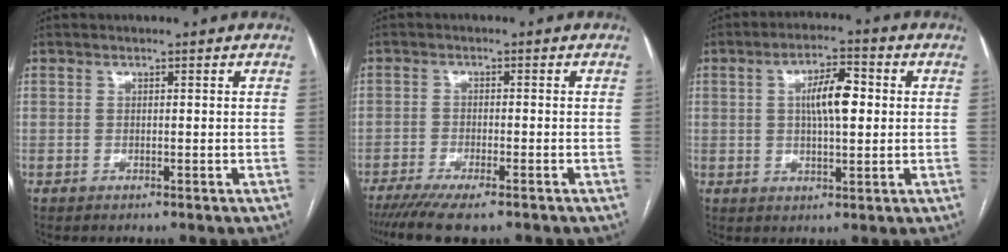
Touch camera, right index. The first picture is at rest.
{"total": 8.9, "force": [-6.9, 1.6, 5.3], "torque": [-0.077, -0.016, -0.107]}
{"total": 7.3, "force": [1.0, 2.3, 6.9], "torque": [-0.120, 0.016, 0.016]}